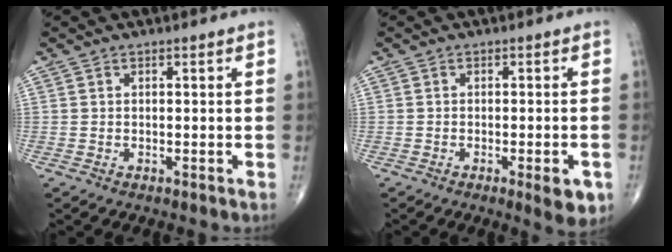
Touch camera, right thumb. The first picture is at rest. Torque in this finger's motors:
{"motor_torque": [0.92, 0.72, 0.47, -0.55, 0.16]}